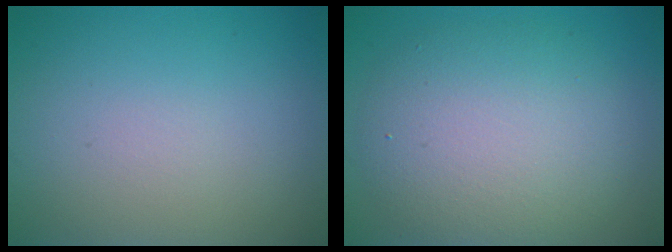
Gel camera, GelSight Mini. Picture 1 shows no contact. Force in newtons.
{"total": 7.2, "press": 7.2, "slide": 0.5}